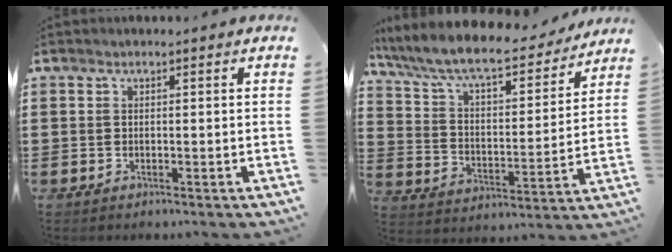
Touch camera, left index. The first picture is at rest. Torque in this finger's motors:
{"motor_torque": [2.14, 0.00, 1.05, 0.21]}